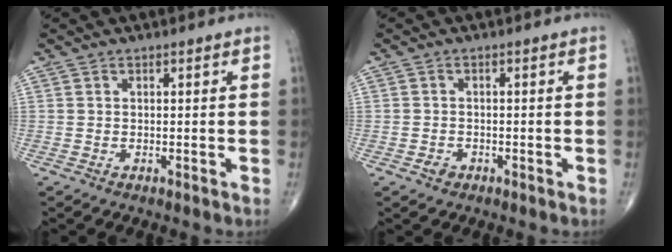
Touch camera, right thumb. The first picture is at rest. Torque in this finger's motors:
{"motor_torque": [0.22, -0.05, -0.23, -0.29, -0.01]}